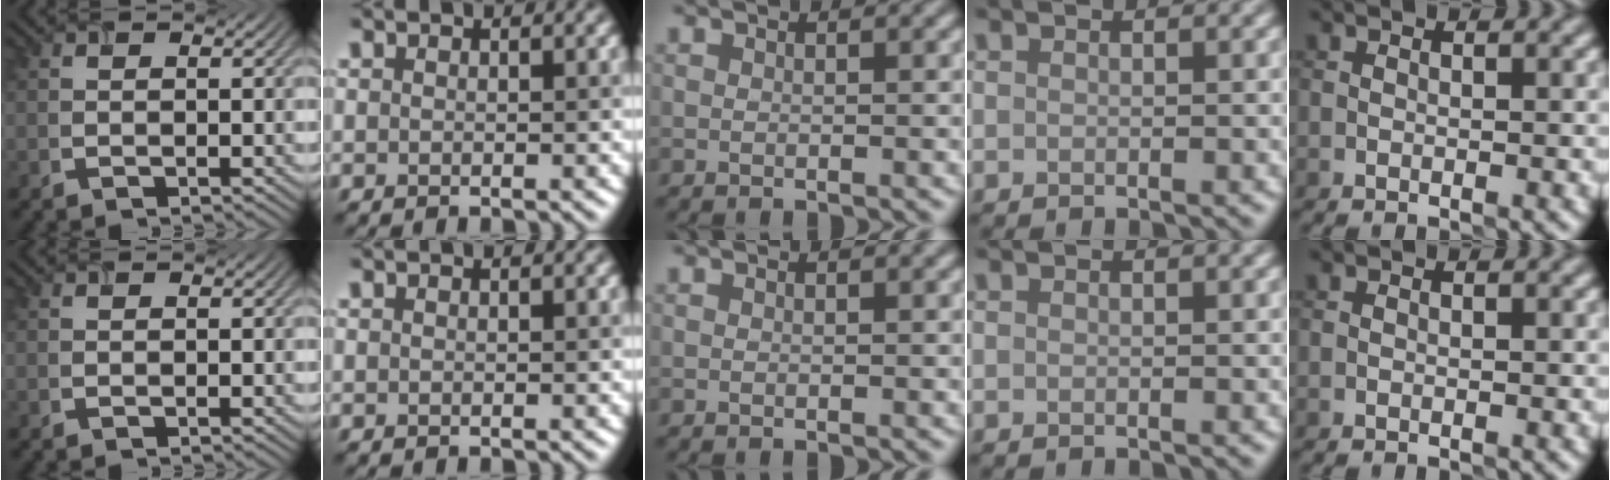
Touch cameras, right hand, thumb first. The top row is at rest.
{}